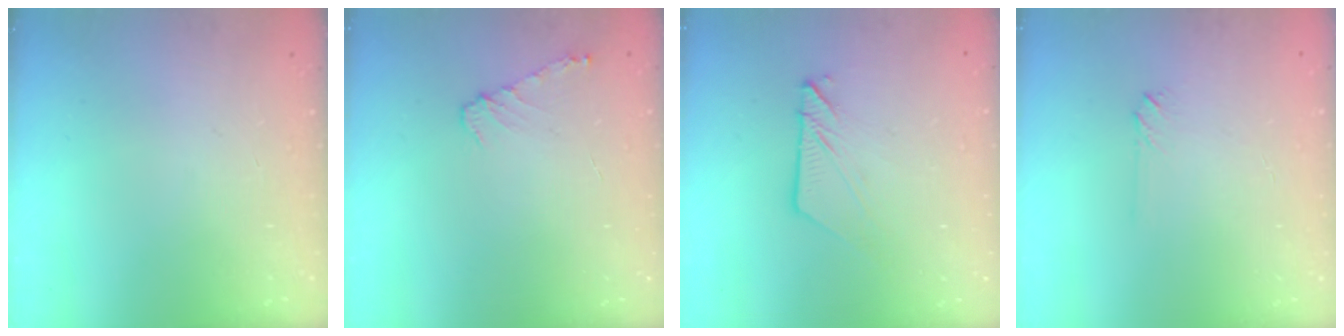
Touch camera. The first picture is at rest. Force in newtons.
{"total": 6.4, "press": 6.3, "slide": 0.6}
{"total": 7.9, "press": 7.8, "slide": 0.4}
{"total": 2.0, "press": 2.0, "slide": 0.3}